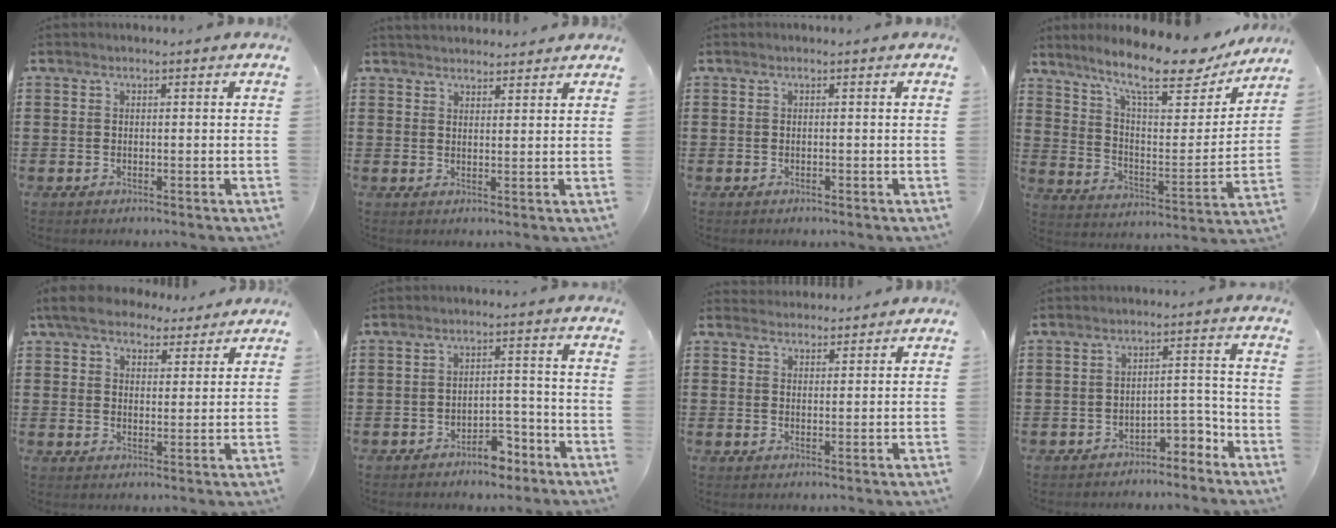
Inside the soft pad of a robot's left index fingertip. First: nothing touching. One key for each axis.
{"total": 2.3, "fx": 2.3, "fy": 0.2, "fz": 0.0, "tx": -0.005, "ty": -0.002, "tz": 0.045}
{"total": 0.0}
{"total": 12.9, "fx": 10.2, "fy": 2.7, "fz": 7.4, "tx": -0.149, "ty": -0.061, "tz": 0.169}
{"total": 6.1, "fx": 5.2, "fy": 2.2, "fz": 2.3, "tx": -0.064, "ty": -0.005, "tz": 0.096}
{"total": 4.7, "fx": -3.9, "fy": 1.8, "fz": 1.9, "tx": -0.037, "ty": 0.011, "tz": -0.076}
{"total": 2.3, "fx": 2.3, "fy": 0.3, "fz": -0.3, "tx": -0.001, "ty": -0.003, "tz": 0.045}
{"total": 4.6, "fx": -4.1, "fy": 1.2, "fz": 1.6, "tx": -0.028, "ty": 0.013, "tz": -0.083}